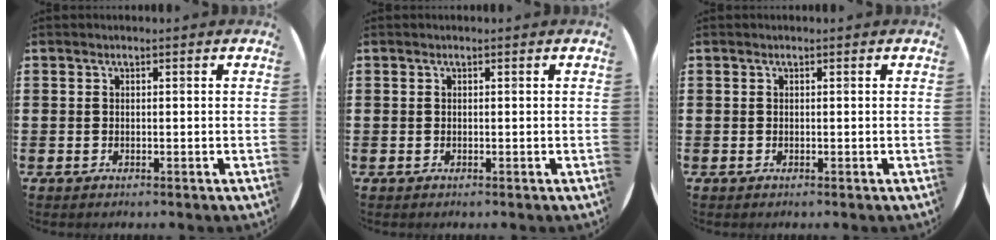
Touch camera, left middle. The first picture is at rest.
{"total": 0.0}
{"total": 0.0}